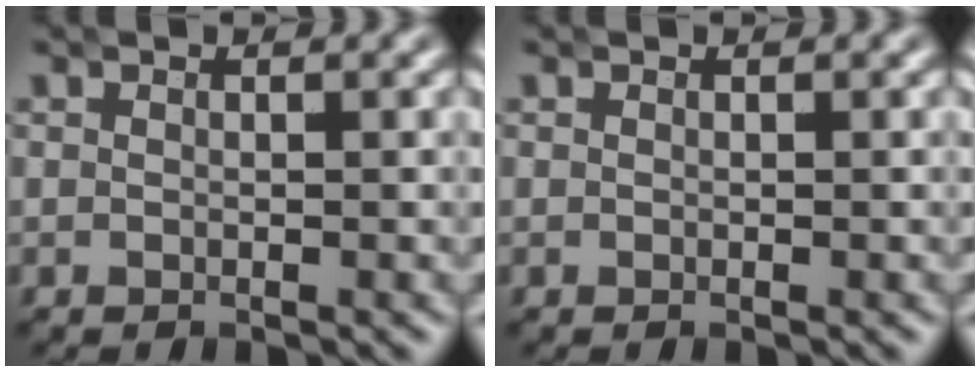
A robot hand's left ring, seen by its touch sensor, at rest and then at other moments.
{"total": 0.0}